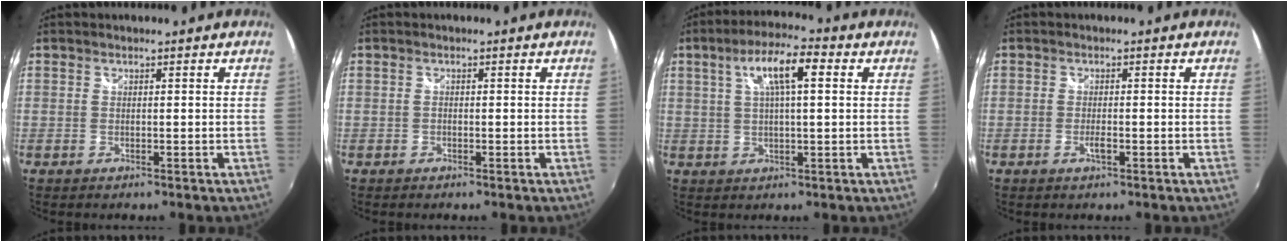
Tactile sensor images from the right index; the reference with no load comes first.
{"total": 0.5, "force": [-0.4, 0.4, 0.1], "torque": [-0.002, -0.002, -0.010]}
{"total": 9.1, "force": [3.1, 2.4, 8.3], "torque": [-0.151, 0.020, 0.053]}
{"total": 1.7, "force": [-0.8, 0.5, 1.4], "torque": [-0.030, -0.003, -0.014]}